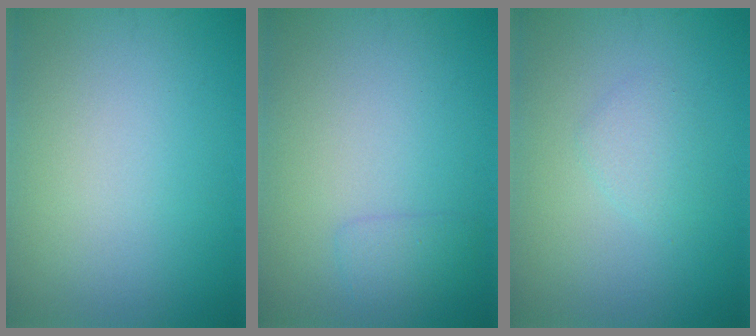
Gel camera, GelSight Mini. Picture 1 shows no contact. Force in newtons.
{"total": 1.4, "press": 1.4, "slide": 0.1}
{"total": 1.4, "press": 1.4, "slide": 0.1}